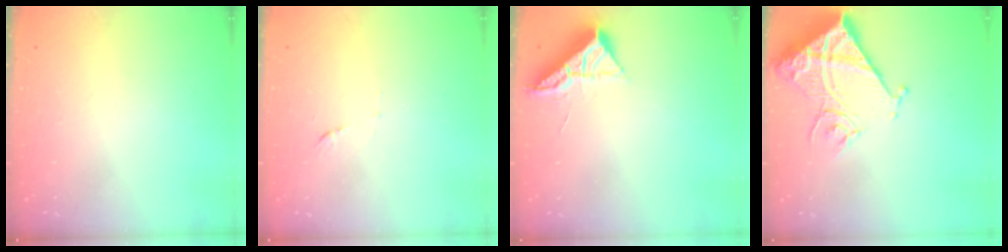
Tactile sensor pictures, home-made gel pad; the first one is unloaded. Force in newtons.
{"total": 5.5, "press": 5.4, "slide": 0.4}
{"total": 6.9, "press": 6.9, "slide": 0.5}
{"total": 14.6, "press": 14.5, "slide": 1.6}